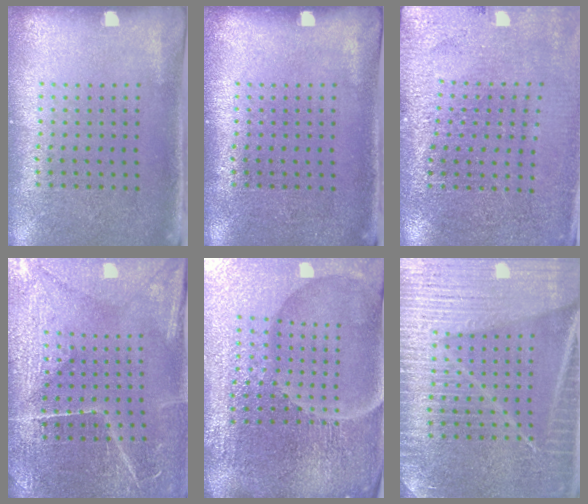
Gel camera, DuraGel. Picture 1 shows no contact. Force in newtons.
{"total": 0.0}
{"total": 2.8, "press": 2.8, "slide": 0.1}
{"total": 4.0, "press": 3.8, "slide": 1.3}
{"total": 7.4, "press": 6.4, "slide": 3.6}
{"total": 6.8, "press": 6.7, "slide": 0.8}